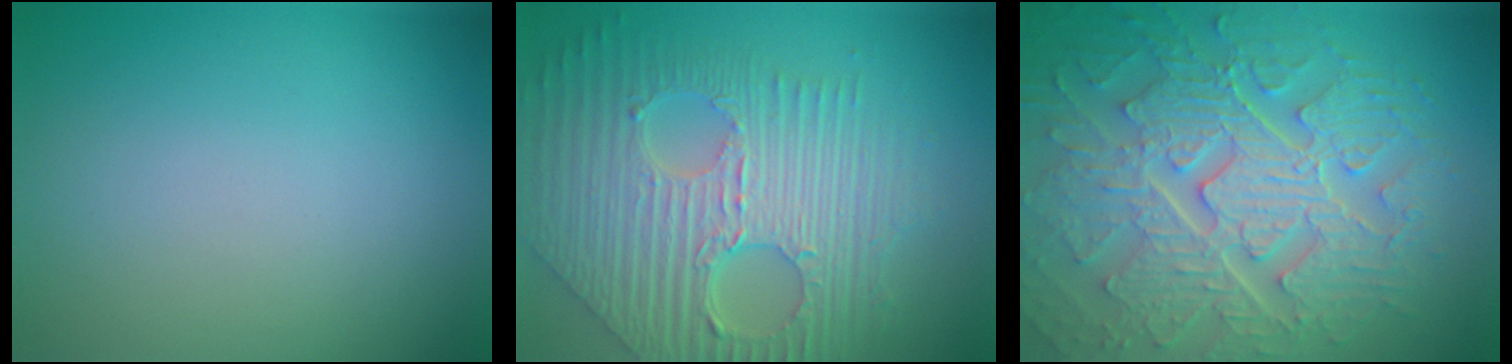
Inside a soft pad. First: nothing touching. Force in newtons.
{"total": 9.7, "press": 6.7, "slide": 7.1}
{"total": 9.4, "press": 6.9, "slide": 6.4}